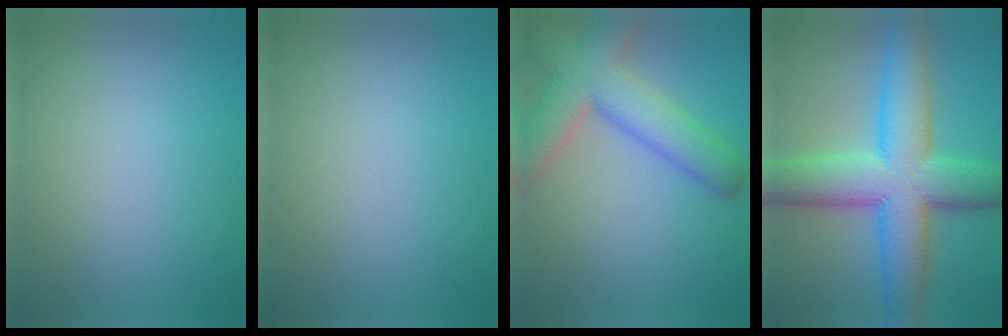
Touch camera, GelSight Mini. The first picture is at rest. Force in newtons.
{"total": 0.0}
{"total": 8.1, "press": 8.1, "slide": 0.7}
{"total": 11.7, "press": 11.7, "slide": 0.2}